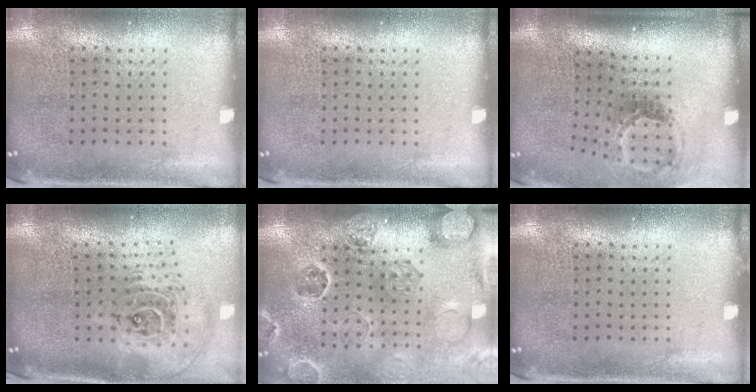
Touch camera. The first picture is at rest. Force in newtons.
{"total": 0.0}
{"total": 1.8, "press": 1.2, "slide": 1.4}
{"total": 2.5, "press": 1.8, "slide": 1.7}
{"total": 2.6, "press": 2.6, "slide": 0.3}
{"total": 0.0}